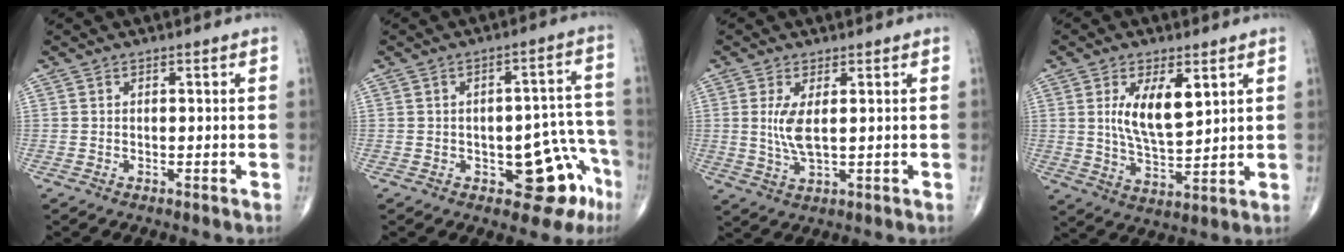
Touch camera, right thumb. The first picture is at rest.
{"total": 11.7, "force": [-5.3, 5.9, 8.6], "torque": [-0.048, 0.045, -0.061]}
{"total": 5.1, "force": [0.9, 1.6, 4.7], "torque": [-0.107, -0.017, 0.023]}
{"total": 10.0, "force": [3.4, 4.3, 8.4], "torque": [-0.134, -0.024, 0.070]}